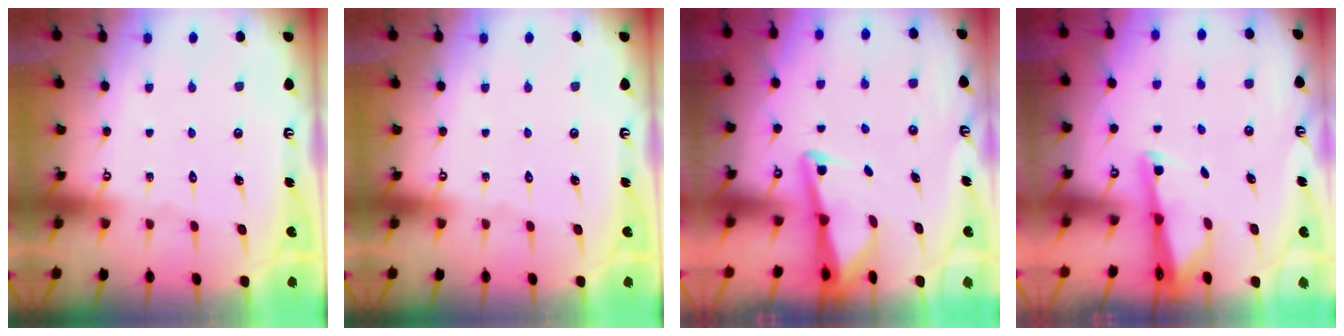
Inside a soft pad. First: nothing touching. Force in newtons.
{"total": 0.0}
{"total": 3.1, "press": 3.0, "slide": 0.4}
{"total": 1.9, "press": 1.9, "slide": 0.4}